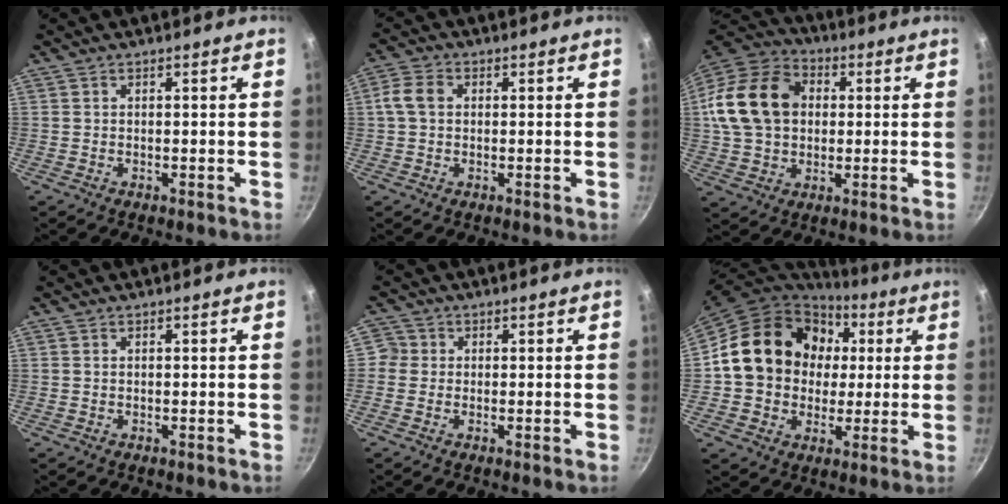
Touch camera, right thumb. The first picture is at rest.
{"total": 4.6, "force": [0.5, 3.4, 3.0], "torque": [-0.057, 0.012, 0.000]}
{"total": 18.2, "force": [2.2, 14.0, 11.4], "torque": [-0.194, 0.029, 0.030]}
{"total": 0.0}
{"total": 2.5, "force": [-0.2, 2.5, 0.3], "torque": [0.016, 0.004, -0.012]}
{"total": 19.4, "force": [3.2, 16.5, 9.8], "torque": [-0.137, 0.025, 0.051]}